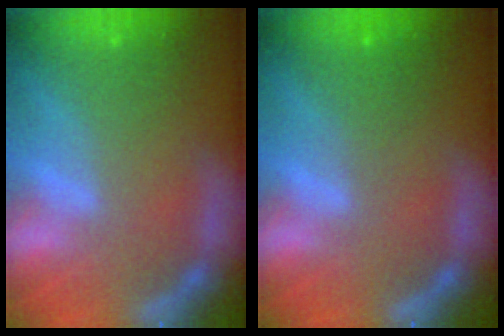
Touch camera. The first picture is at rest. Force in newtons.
{"total": 1.5}